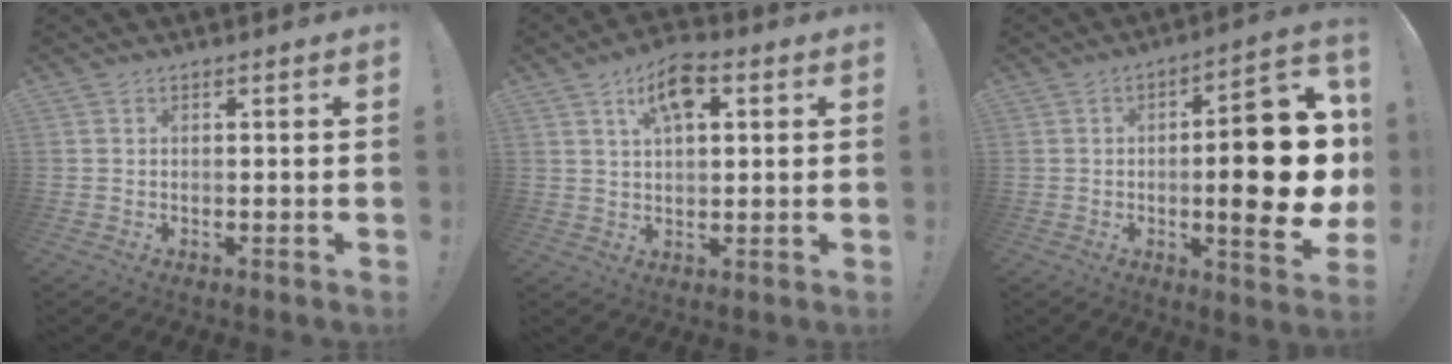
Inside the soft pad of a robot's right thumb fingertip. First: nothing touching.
{"total": 9.0, "force": [3.6, 4.7, 6.8], "torque": [-0.101, -0.001, 0.062]}
{"total": 21.4, "force": [-1.4, 5.5, 20.6], "torque": [-0.293, 0.001, -0.023]}